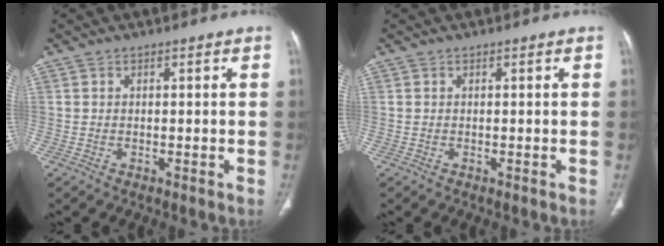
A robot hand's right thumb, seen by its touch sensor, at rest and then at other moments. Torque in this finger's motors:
{"motor_torque": [0.97, 0.97, -0.16, -0.16, 0.00]}